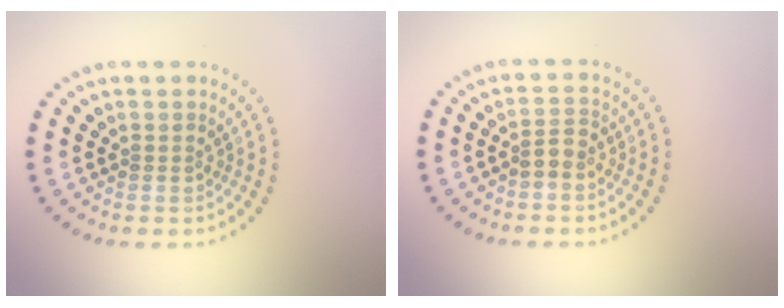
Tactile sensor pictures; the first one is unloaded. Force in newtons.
{"total": 1.6, "press": 1.4, "slide": 0.7}